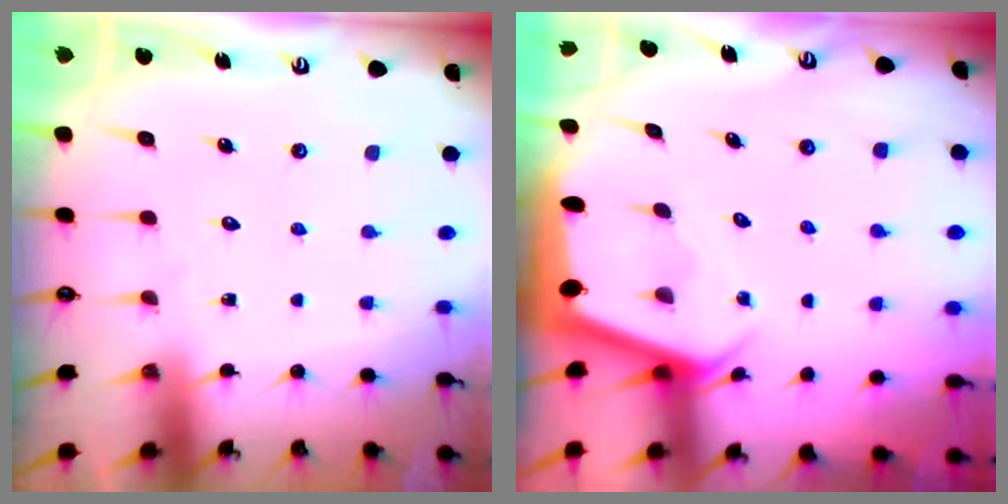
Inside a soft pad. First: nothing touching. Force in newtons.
{"total": 2.5, "press": 2.5, "slide": 0.2}